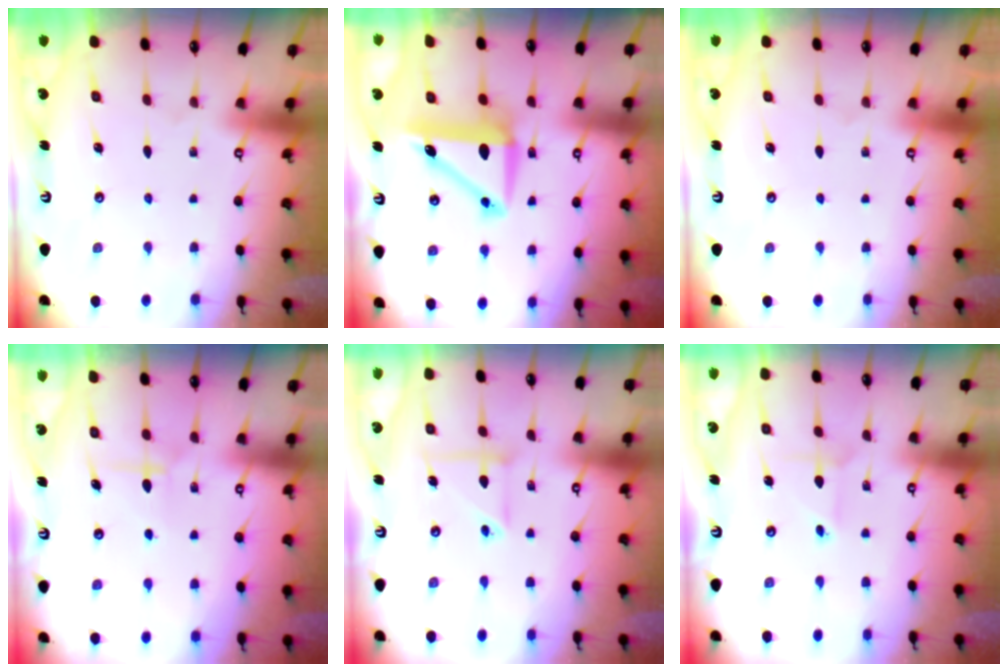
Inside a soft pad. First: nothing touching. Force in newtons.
{"total": 8.9, "press": 8.7, "slide": 2.0}
{"total": 0.0}
{"total": 6.7, "press": 6.7, "slide": 0.4}
{"total": 6.1, "press": 6.1, "slide": 0.4}
{"total": 2.5, "press": 2.4, "slide": 0.2}